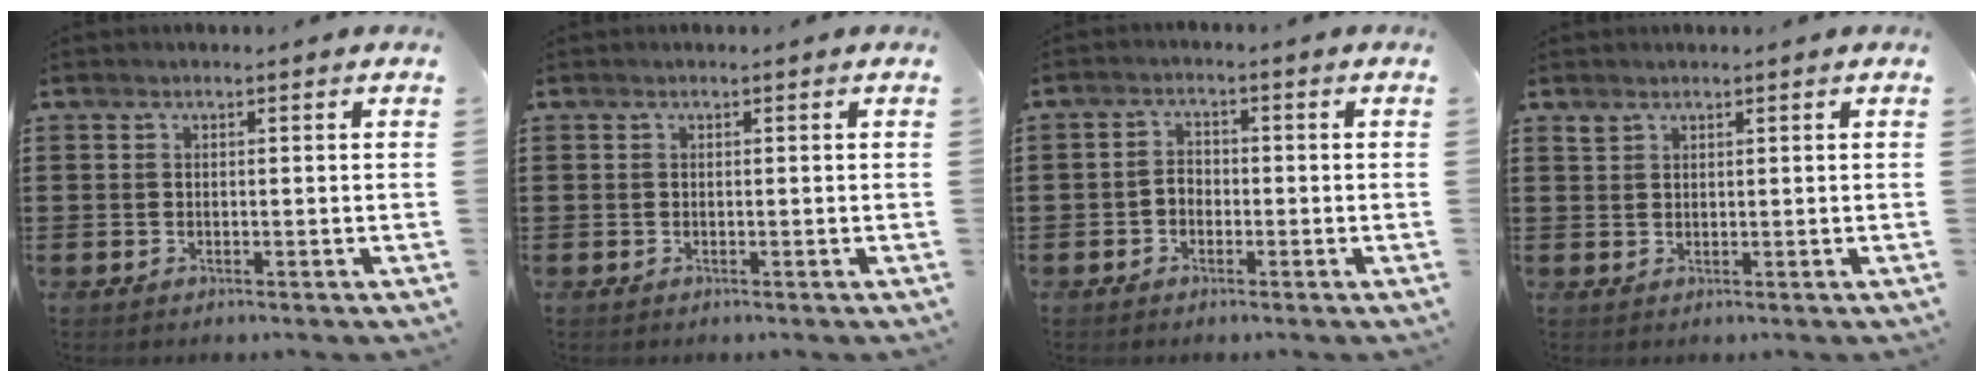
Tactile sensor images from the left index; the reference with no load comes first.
{"total": 0.0}
{"total": 2.0, "force": [-0.9, 1.5, 0.9], "torque": [-0.022, 0.005, -0.022]}
{"total": 1.2, "force": [1.0, 0.6, 0.1], "torque": [-0.006, 0.002, 0.021]}